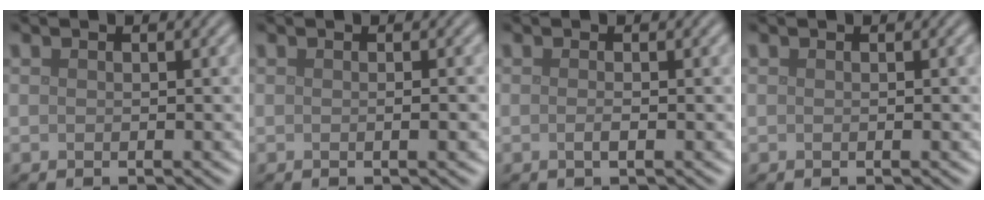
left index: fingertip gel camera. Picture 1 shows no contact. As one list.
[{"total": 1.2, "force": [-0.1, 0.3, 1.2], "torque": [-0.011, 0.001, -0.004]}, {"total": 1.0, "force": [-0.2, 0.3, 1.0], "torque": [-0.015, -0.004, -0.006]}, {"total": 0.0}]